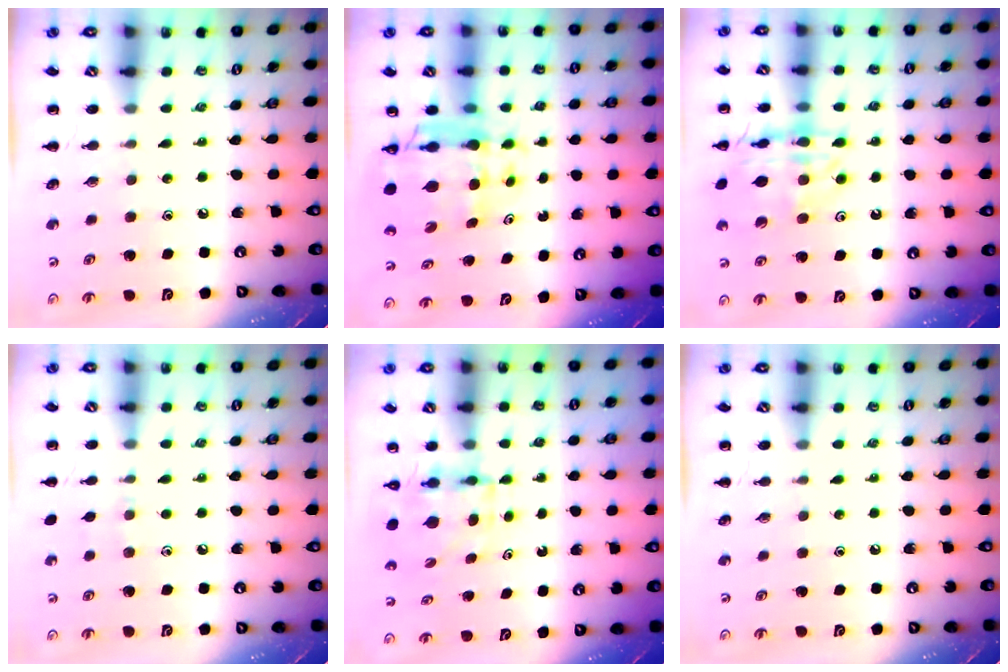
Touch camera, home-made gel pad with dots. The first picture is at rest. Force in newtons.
{"total": 9.6, "press": 9.1, "slide": 3.2}
{"total": 15.9, "press": 15.8, "slide": 1.6}
{"total": 4.4, "press": 4.2, "slide": 1.5}
{"total": 4.0, "press": 4.0, "slide": 0.3}
{"total": 0.0}